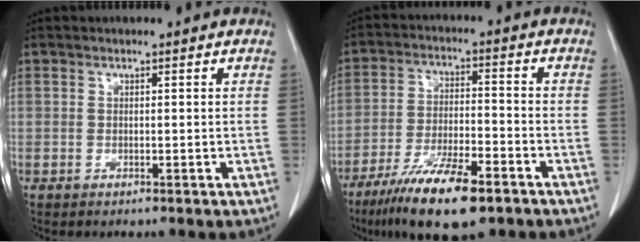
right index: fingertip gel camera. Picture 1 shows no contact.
{"total": 13.1, "force": [-8.6, 2.6, 9.5], "torque": [-0.172, -0.022, -0.147]}